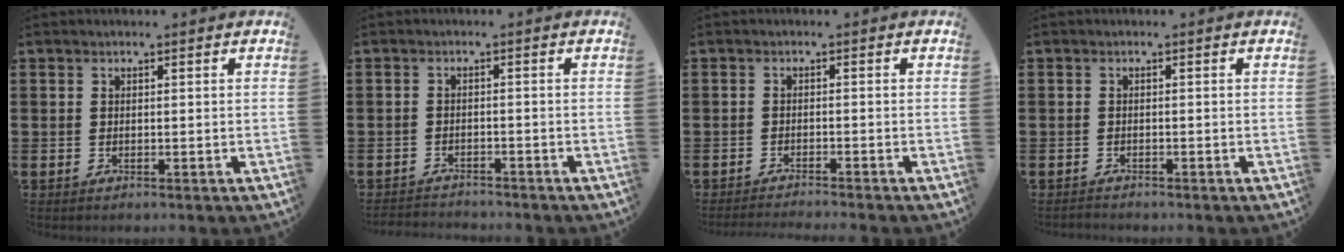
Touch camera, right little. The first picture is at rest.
{"total": 1.8, "force": [-1.8, 0.0, -0.2], "torque": [-0.002, 0.003, -0.039]}
{"total": 1.2, "force": [-1.2, -0.3, 0.1], "torque": [-0.001, 0.001, -0.024]}
{"total": 0.6, "force": [-0.6, 0.1, -0.1], "torque": [-0.001, -0.001, -0.012]}